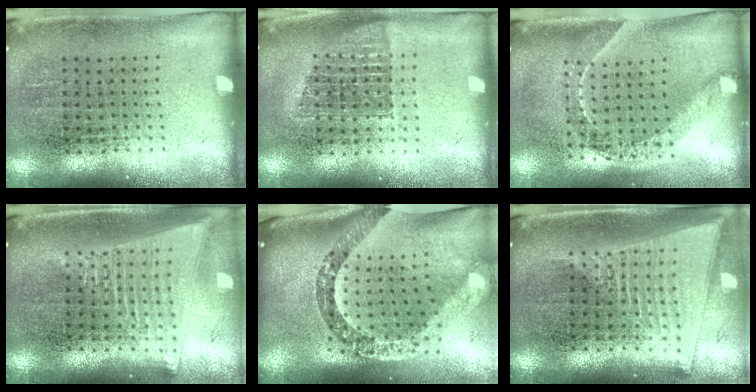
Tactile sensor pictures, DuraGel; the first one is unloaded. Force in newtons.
{"total": 1.2, "press": 1.1, "slide": 0.6}
{"total": 1.5, "press": 1.3, "slide": 0.9}
{"total": 2.1, "press": 1.8, "slide": 1.1}
{"total": 3.6, "press": 2.5, "slide": 2.6}
{"total": 2.2, "press": 1.8, "slide": 1.2}